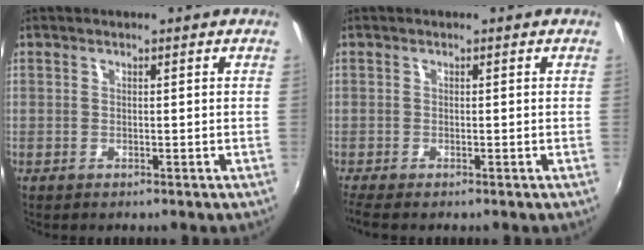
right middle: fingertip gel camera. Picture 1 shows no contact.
{"total": 1.7, "force": [-1.3, 0.0, 1.0], "torque": [-0.022, -0.010, -0.025]}